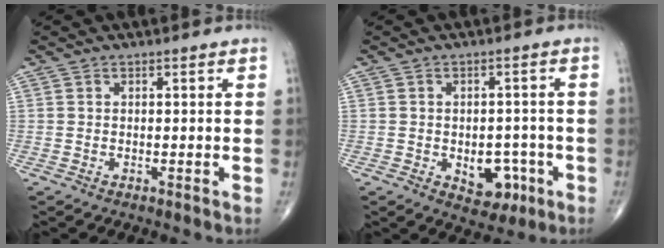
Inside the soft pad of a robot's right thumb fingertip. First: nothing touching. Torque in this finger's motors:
{"motor_torque": [2.84, 2.16, 0.31, -0.47, -0.01]}